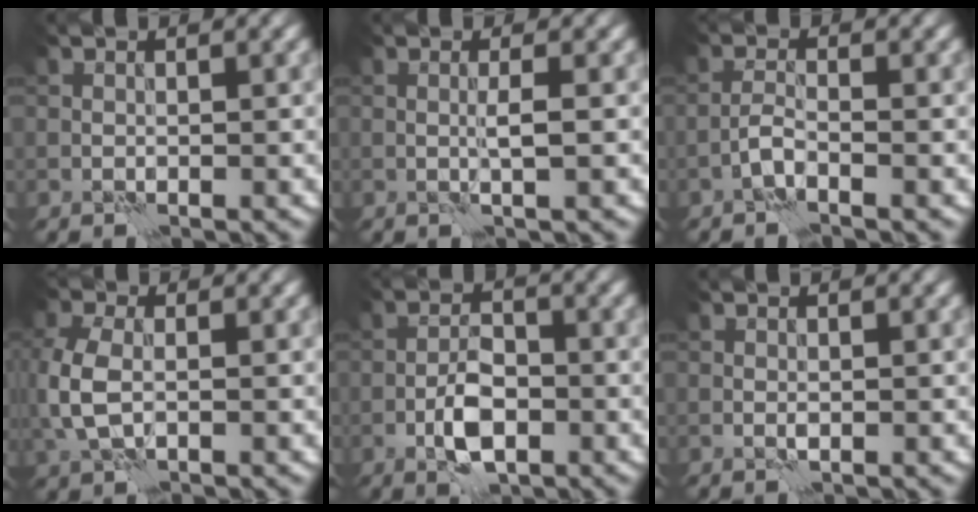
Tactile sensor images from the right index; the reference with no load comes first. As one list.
[{"total": 1.4, "force": [0.1, 0.2, 1.4], "torque": [-0.027, 0.005, -0.001]}, {"total": 1.6, "force": [-1.0, 0.4, 1.2], "torque": [-0.024, 0.007, -0.025]}, {"total": 4.6, "force": [-0.1, 3.1, 3.4], "torque": [-0.097, 0.002, -0.004]}, {"total": 4.3, "force": [-1.9, 1.9, 3.3], "torque": [-0.058, 0.004, -0.037]}, {"total": 0.8, "force": [-0.2, 0.3, 0.7], "torque": [-0.015, 0.001, -0.004]}]